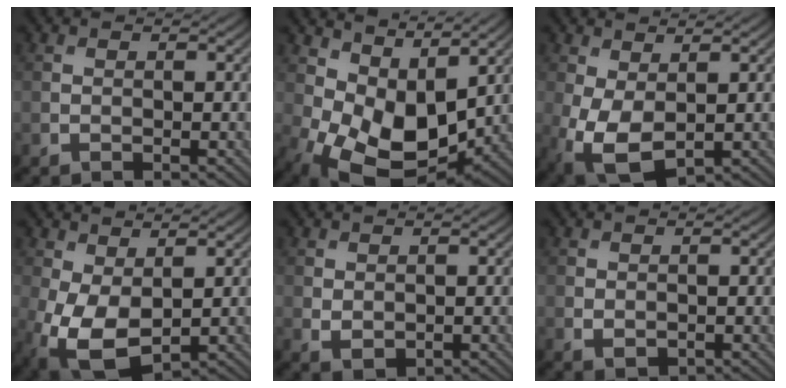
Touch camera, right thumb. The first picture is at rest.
{"total": 11.1, "force": [1.3, 7.1, 8.5], "torque": [-0.175, -0.029, 0.031]}
{"total": 7.4, "force": [-1.1, 4.2, 5.9], "torque": [-0.158, -0.015, -0.017]}
{"total": 8.6, "force": [-1.1, 5.0, 6.9], "torque": [-0.182, -0.013, -0.018]}
{"total": 1.6, "force": [0.3, 1.2, 1.1], "torque": [-0.024, -0.007, 0.013]}
{"total": 0.9, "force": [0.0, 0.7, 0.6], "torque": [-0.014, -0.006, 0.006]}